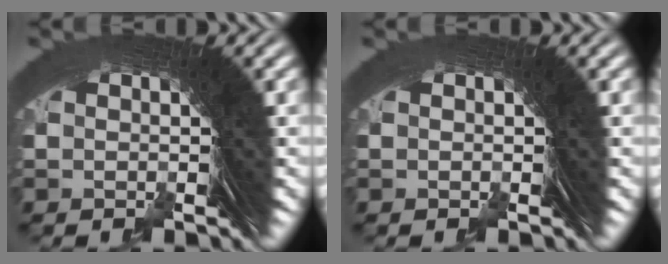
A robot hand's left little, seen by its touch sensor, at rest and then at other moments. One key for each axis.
{"total": 0.0}